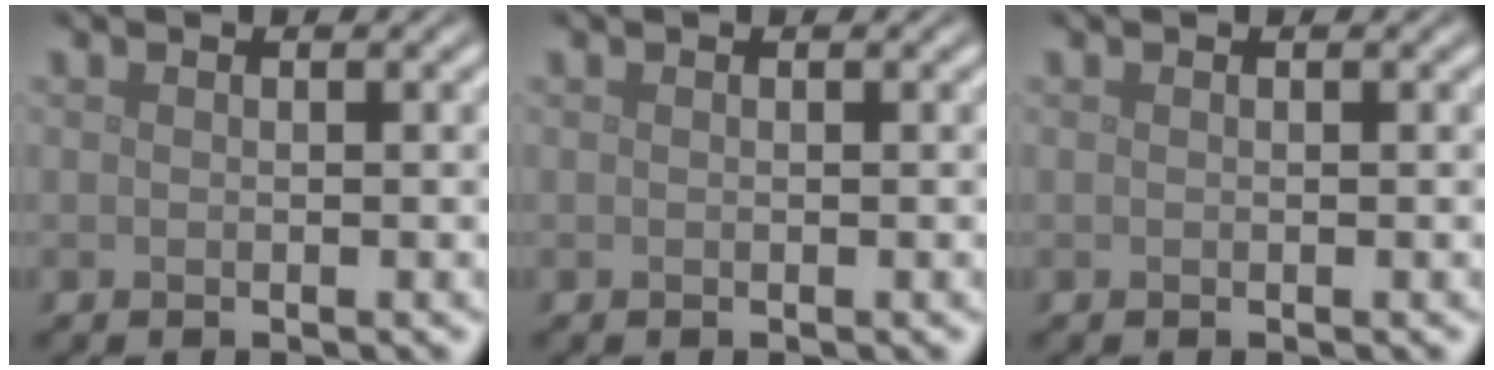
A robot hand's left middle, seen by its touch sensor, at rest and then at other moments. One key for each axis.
{"total": 0.0}
{"total": 0.0}